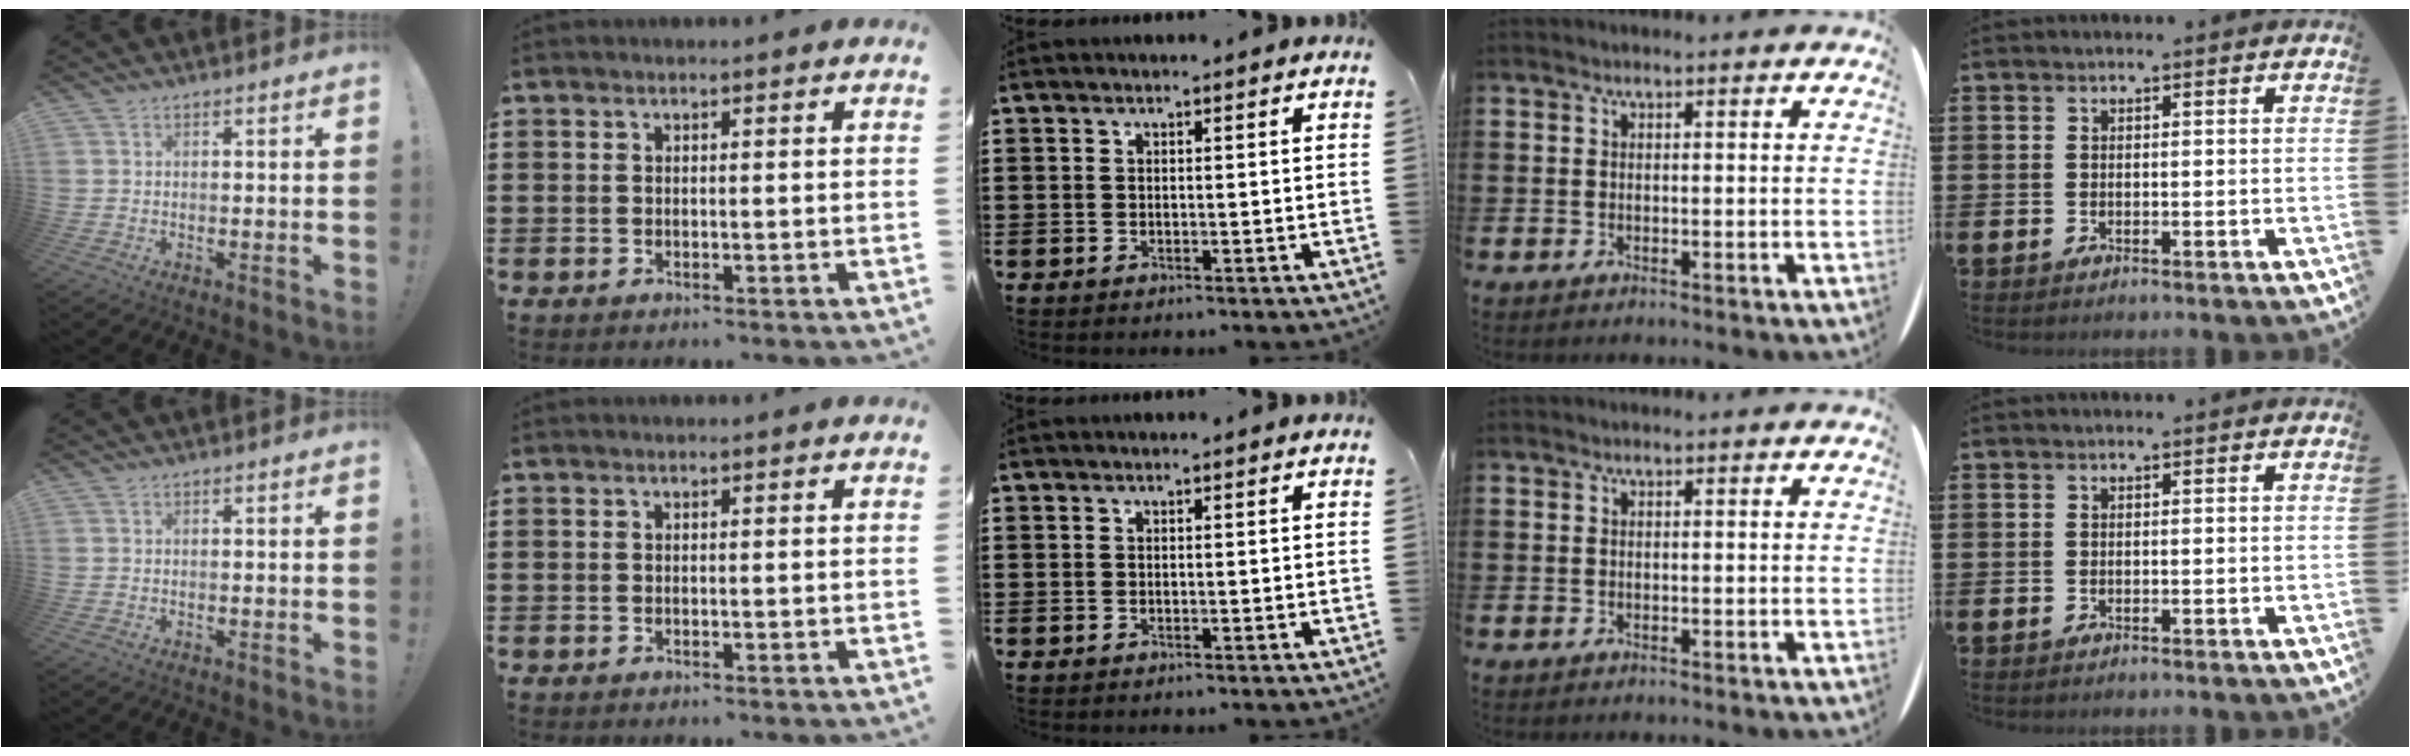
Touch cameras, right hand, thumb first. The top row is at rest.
{}